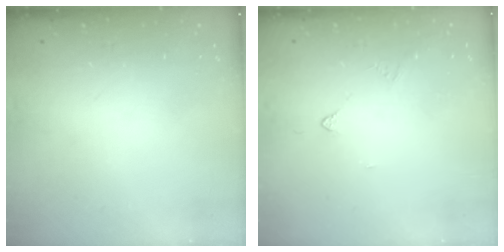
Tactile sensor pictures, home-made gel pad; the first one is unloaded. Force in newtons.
{"total": 2.9, "press": 2.9, "slide": 0.5}